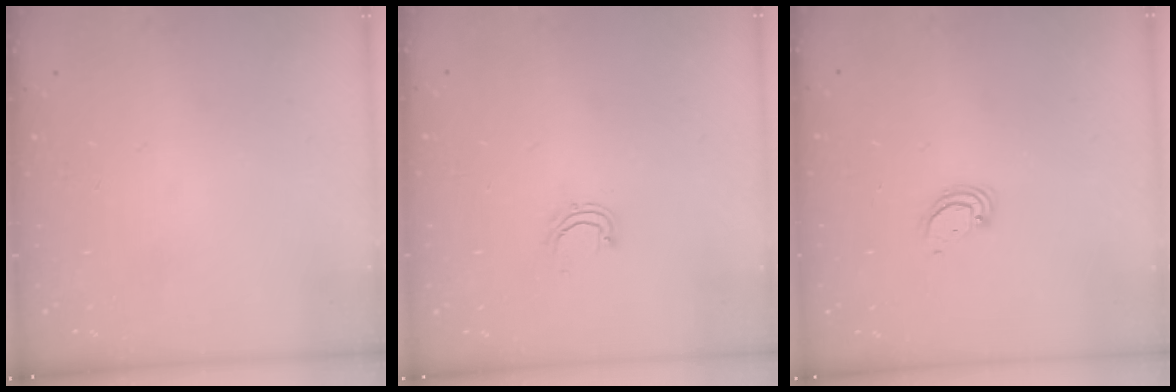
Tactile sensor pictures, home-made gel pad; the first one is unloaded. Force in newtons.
{"total": 4.9, "press": 4.8, "slide": 0.9}
{"total": 2.9, "press": 2.8, "slide": 0.2}